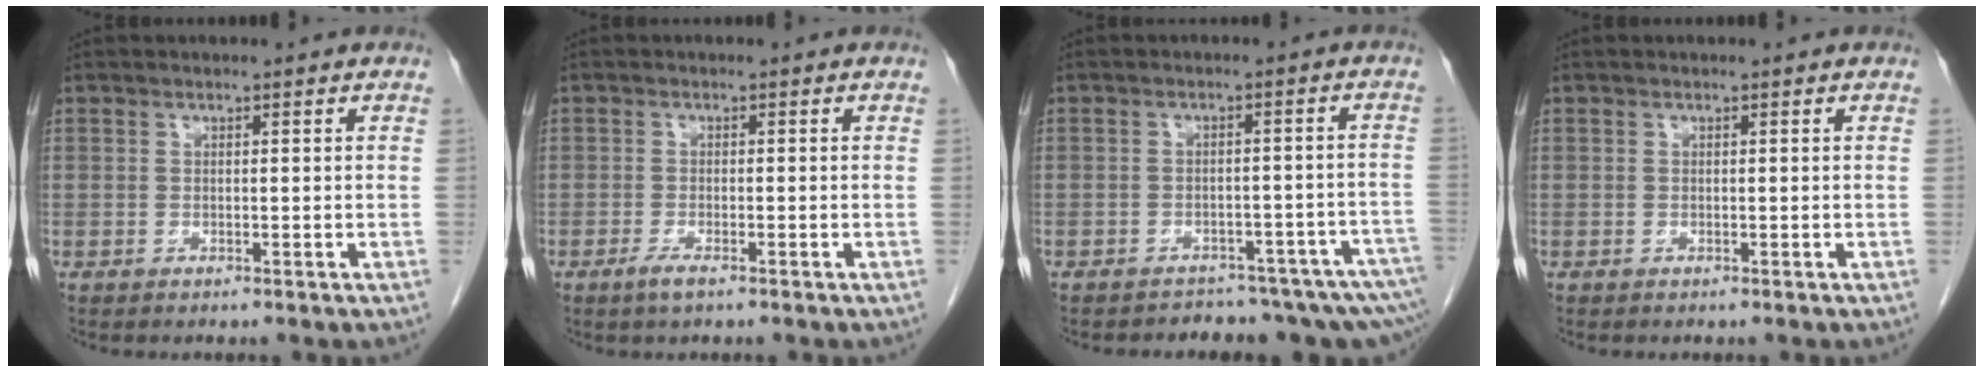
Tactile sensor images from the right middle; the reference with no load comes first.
{"total": 1.9, "force": [-1.3, 0.2, 1.4], "torque": [-0.032, -0.003, -0.025]}
{"total": 11.8, "force": [-11.1, 2.1, 3.4], "torque": [-0.011, 0.031, -0.121]}
{"total": 0.0}